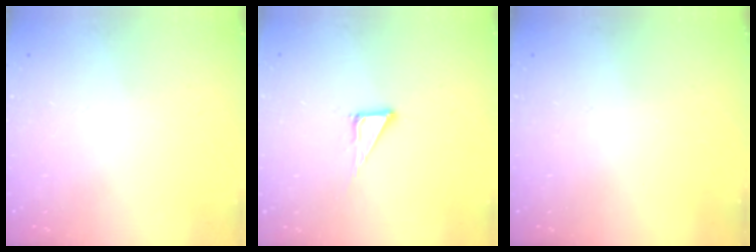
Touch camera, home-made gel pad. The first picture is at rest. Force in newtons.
{"total": 4.7, "press": 4.7, "slide": 0.2}
{"total": 0.0}